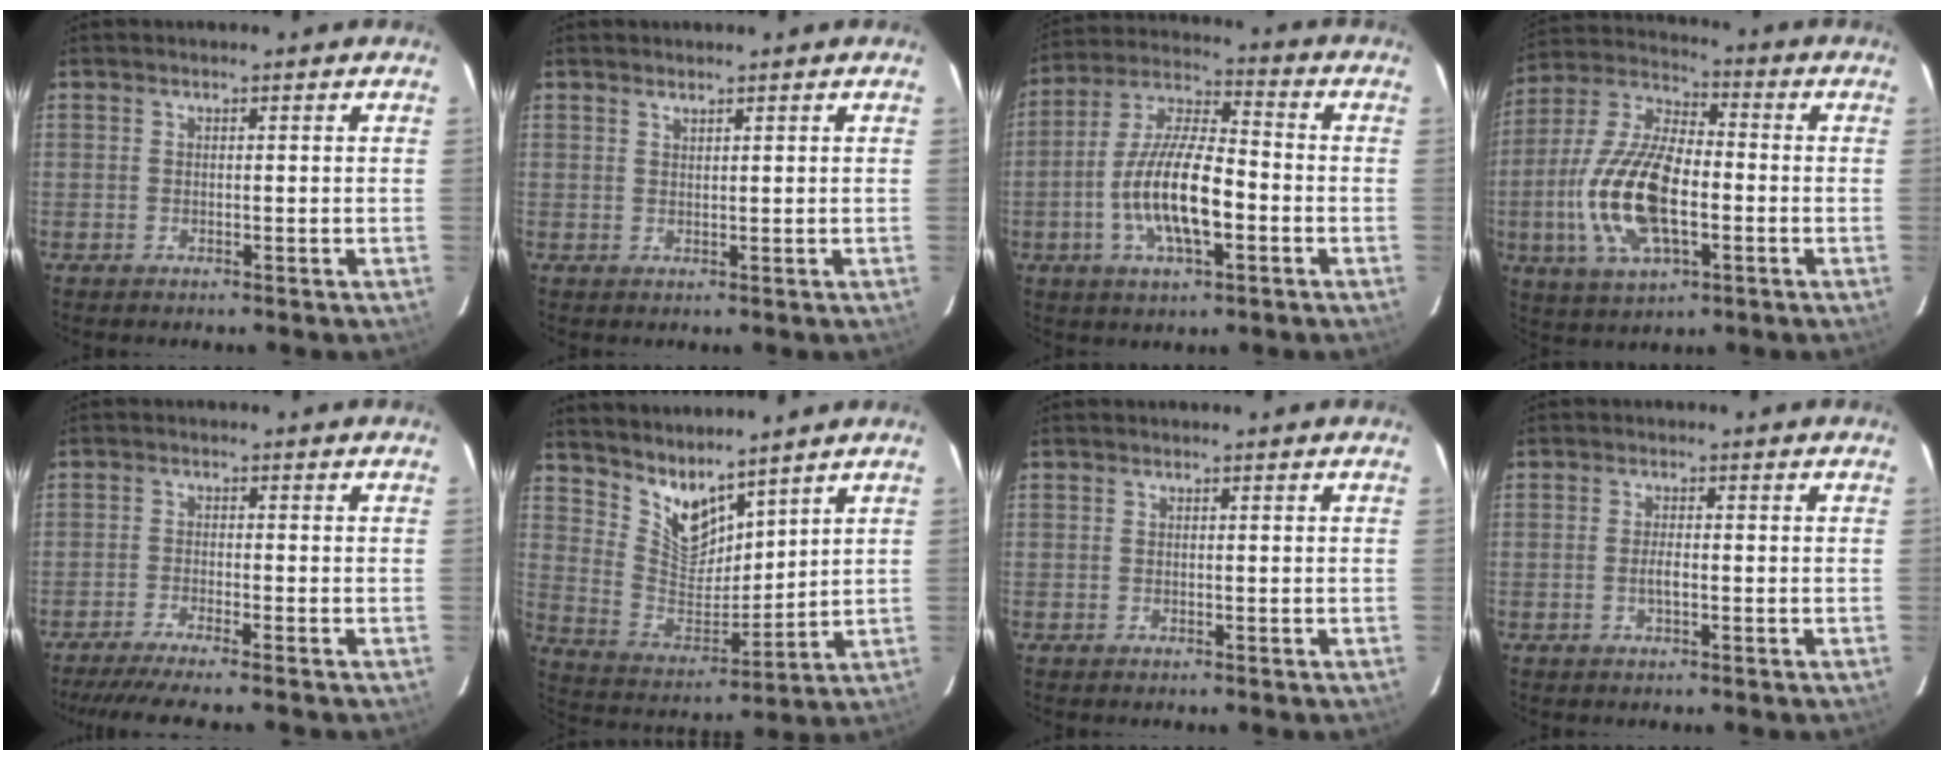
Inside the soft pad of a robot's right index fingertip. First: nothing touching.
{"total": 0.9, "force": [0.9, 0.1, 0.3], "torque": [-0.005, 0.001, 0.016]}
{"total": 14.4, "force": [-3.9, 4.8, 13.0], "torque": [-0.259, -0.002, -0.073]}
{"total": 17.7, "force": [-3.7, 8.0, 15.4], "torque": [-0.327, -0.003, -0.070]}
{"total": 6.5, "force": [-5.7, -0.8, 3.0], "torque": [-0.071, -0.014, -0.097]}
{"total": 10.4, "force": [8.7, 3.8, 4.3], "torque": [-0.087, -0.010, 0.180]}
{"total": 0.0}
{"total": 1.9, "force": [-0.5, 0.6, 1.7], "torque": [-0.031, -0.001, -0.010]}